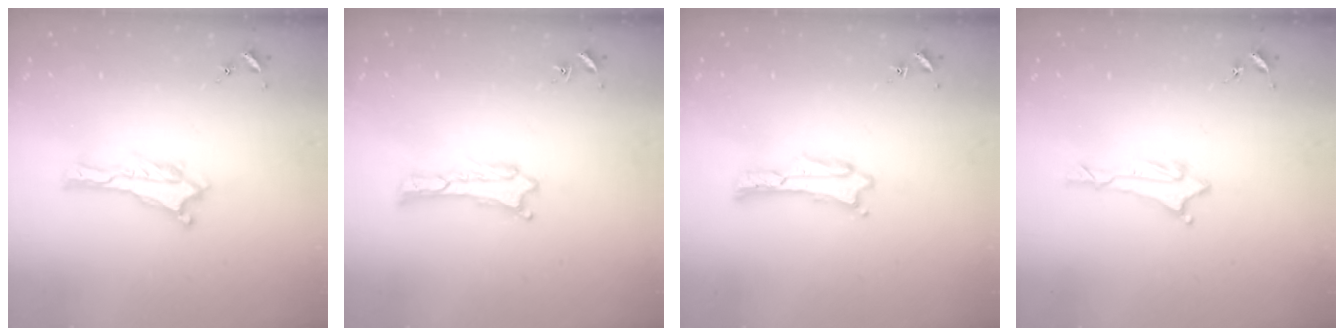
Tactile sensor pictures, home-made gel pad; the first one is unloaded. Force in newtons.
{"total": 0.8, "press": 0.8, "slide": 0.0}
{"total": 1.1, "press": 1.1, "slide": 0.0}
{"total": 1.7, "press": 1.6, "slide": 0.5}